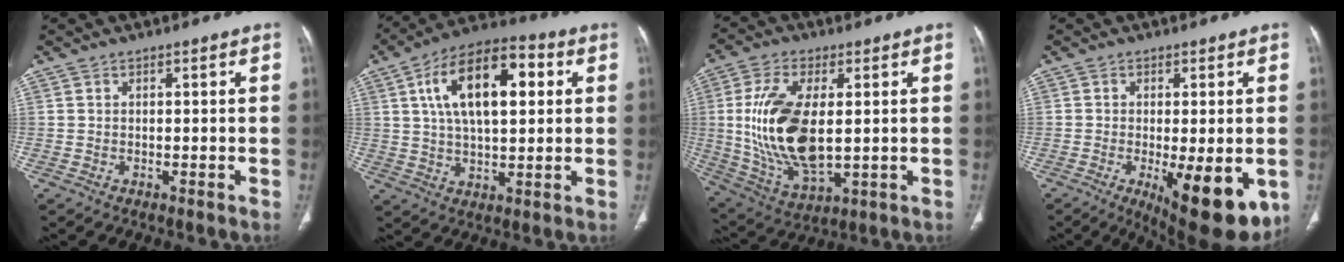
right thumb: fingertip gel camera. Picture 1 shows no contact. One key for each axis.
{"total": 17.5, "fx": 4.7, "fy": 8.5, "fz": 14.6, "tx": -0.229, "ty": 0.014, "tz": 0.073}
{"total": 17.8, "fx": 1.1, "fy": 8.7, "fz": 15.5, "tx": -0.312, "ty": -0.017, "tz": 0.033}
{"total": 14.3, "fx": -4.2, "fy": 4.8, "fz": 12.8, "tx": -0.148, "ty": -0.019, "tz": -0.045}